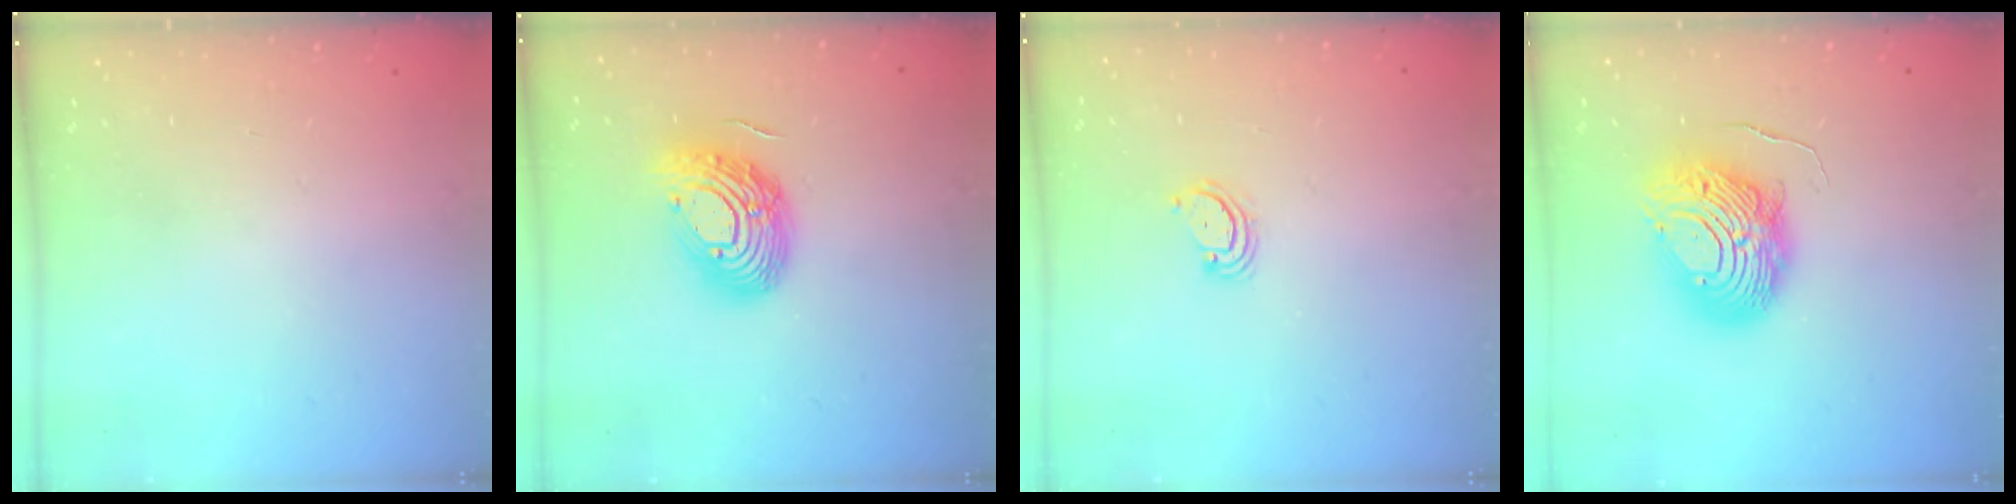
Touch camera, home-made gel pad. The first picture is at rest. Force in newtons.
{"total": 15.8, "press": 15.8, "slide": 1.1}
{"total": 3.1, "press": 3.1, "slide": 0.5}
{"total": 12.2, "press": 12.2, "slide": 1.2}